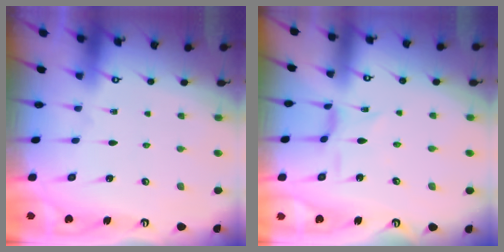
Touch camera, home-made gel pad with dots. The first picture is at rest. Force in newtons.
{"total": 1.2, "press": 1.2, "slide": 0.2}